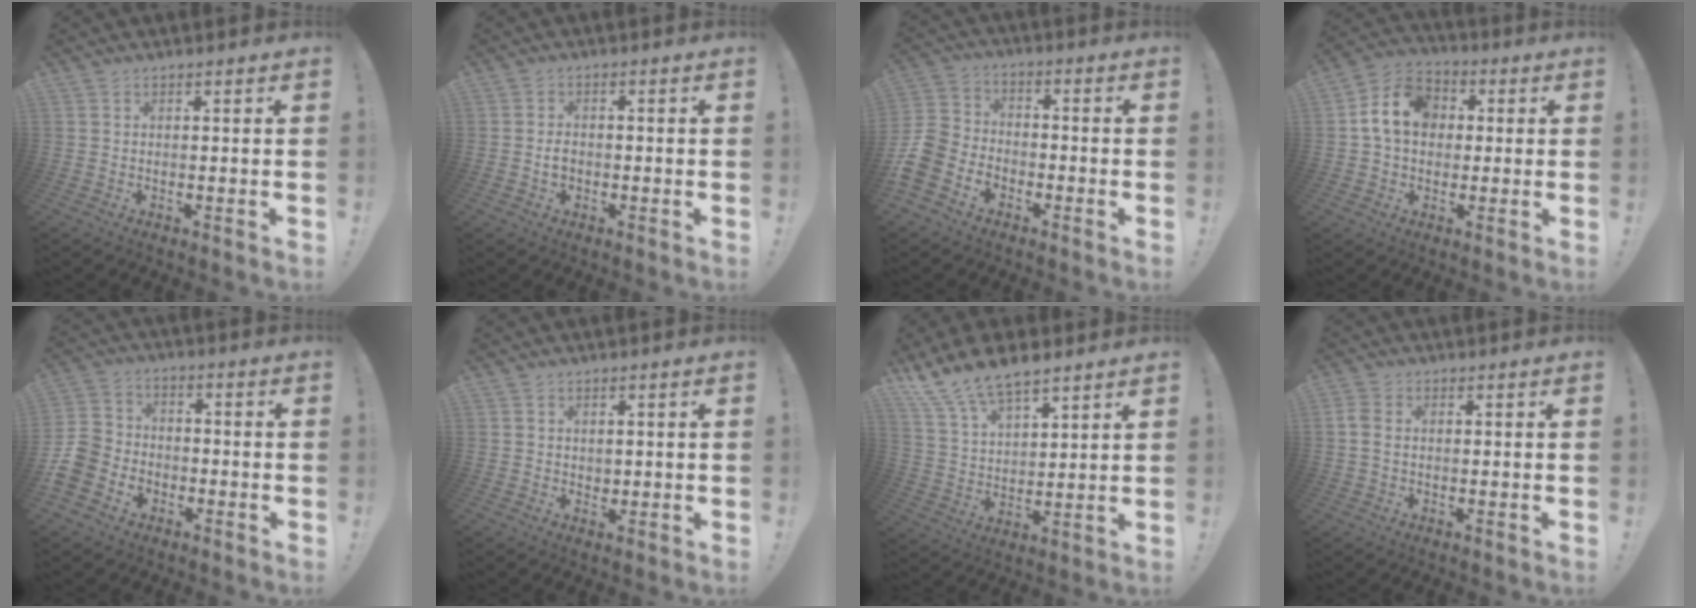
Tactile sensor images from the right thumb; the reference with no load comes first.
{"total": 2.6, "force": [-0.9, 1.7, 1.8], "torque": [-0.017, 0.001, -0.018]}
{"total": 10.9, "force": [-6.1, 7.9, 4.2], "torque": [-0.091, 0.037, -0.113]}
{"total": 12.9, "force": [2.2, 10.1, 7.7], "torque": [-0.127, 0.015, 0.048]}
{"total": 10.4, "force": [-5.3, 8.1, 3.8], "torque": [-0.089, 0.037, -0.098]}
{"total": 1.6, "force": [0.9, 1.3, 0.3], "torque": [0.007, -0.004, 0.013]}
{"total": 12.6, "force": [10.2, 4.8, 5.6], "torque": [-0.114, -0.060, 0.193]}
{"total": 3.5, "force": [0.6, 2.4, 2.5], "torque": [-0.049, 0.010, 0.014]}